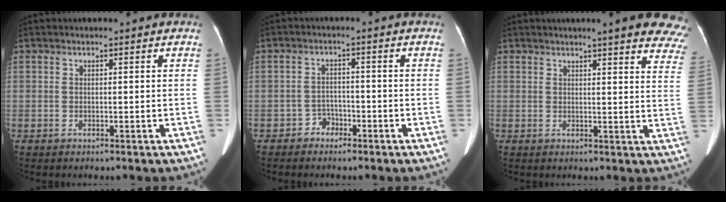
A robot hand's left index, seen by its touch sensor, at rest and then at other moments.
{"total": 3.4, "force": [-3.1, 1.4, -0.4], "torque": [0.008, 0.005, -0.056]}
{"total": 18.4, "force": [16.2, 2.0, 8.5], "torque": [-0.089, -0.040, 0.168]}